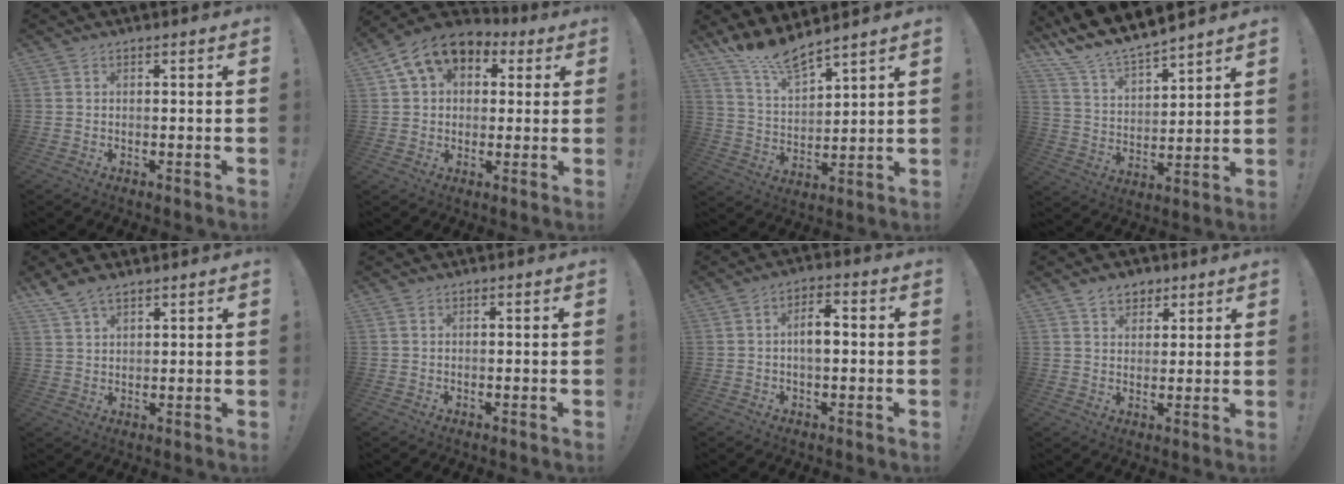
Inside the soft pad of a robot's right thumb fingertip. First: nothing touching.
{"total": 12.1, "force": [5.9, 8.6, 6.1], "torque": [-0.099, -0.022, 0.116]}
{"total": 10.5, "force": [9.8, 1.6, 3.6], "torque": [-0.083, -0.068, 0.182]}
{"total": 11.2, "force": [10.8, 1.8, 2.5], "torque": [-0.089, -0.097, 0.197]}
{"total": 5.8, "force": [4.6, 2.4, 2.7], "torque": [-0.062, -0.017, 0.090]}
{"total": 0.0}
{"total": 5.7, "force": [-0.3, 2.9, 4.9], "torque": [-0.075, 0.014, -0.009]}
{"total": 5.8, "force": [3.7, 4.1, 1.8], "torque": [-0.019, -0.018, 0.068]}